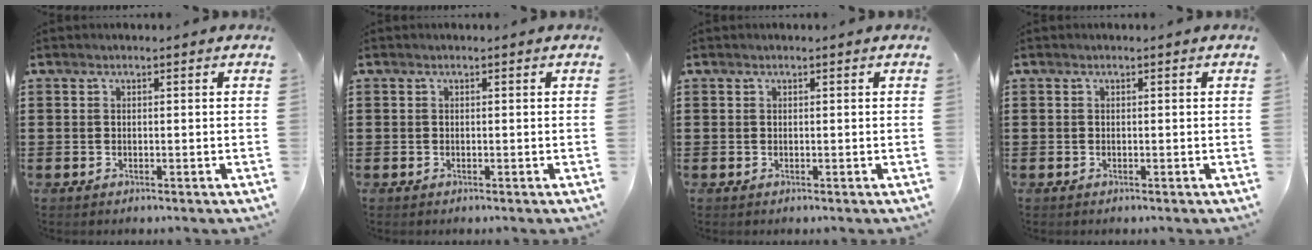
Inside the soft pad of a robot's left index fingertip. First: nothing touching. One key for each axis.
{"total": 0.0}
{"total": 0.0}
{"total": 0.0}